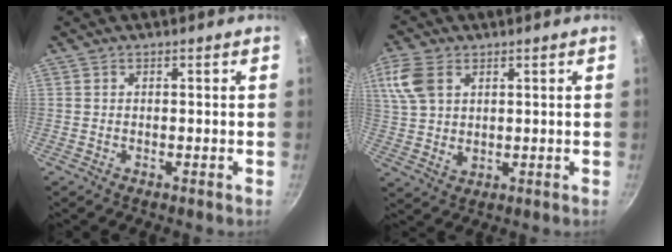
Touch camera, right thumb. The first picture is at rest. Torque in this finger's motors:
{"motor_torque": [-0.95, 0.98, -0.02, 0.04, 0.05]}